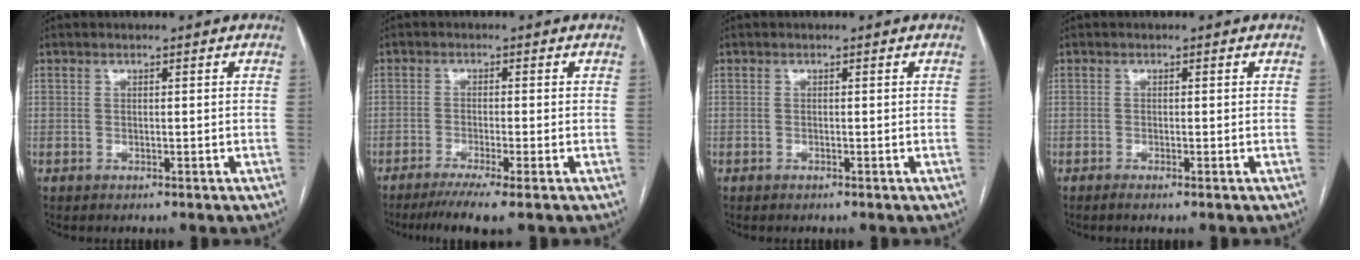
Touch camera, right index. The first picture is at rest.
{"total": 5.6, "force": [-3.9, -0.6, 4.0], "torque": [-0.065, -0.014, -0.068]}
{"total": 0.0}
{"total": 0.9, "force": [-0.5, -0.1, 0.7], "torque": [-0.013, 0.000, -0.011]}